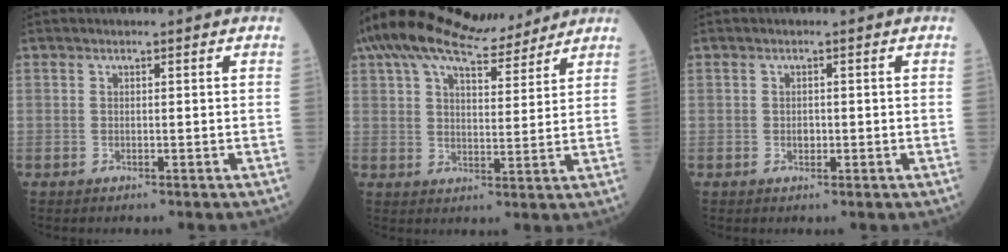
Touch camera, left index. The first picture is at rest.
{"total": 15.7, "force": [13.6, 3.8, 6.8], "torque": [-0.126, 0.041, 0.214]}
{"total": 1.1, "force": [-0.2, 0.8, 0.7], "torque": [-0.013, 0.001, -0.002]}